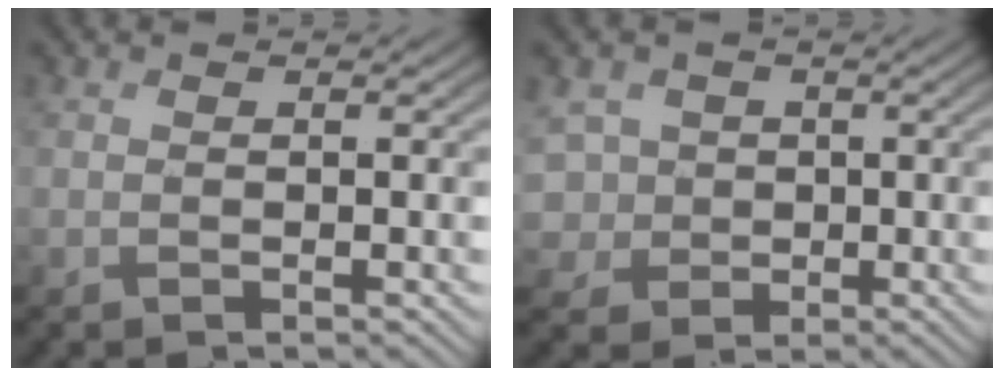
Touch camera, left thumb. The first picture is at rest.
{"total": 5.4, "force": [0.3, 5.2, 1.6], "torque": [-0.061, -0.003, -0.012]}